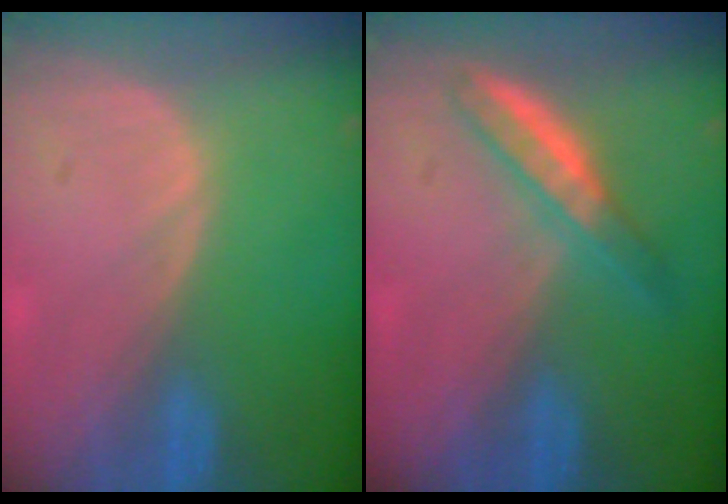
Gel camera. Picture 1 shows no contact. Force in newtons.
{"total": 4.7, "press": 4.4, "slide": 1.4}